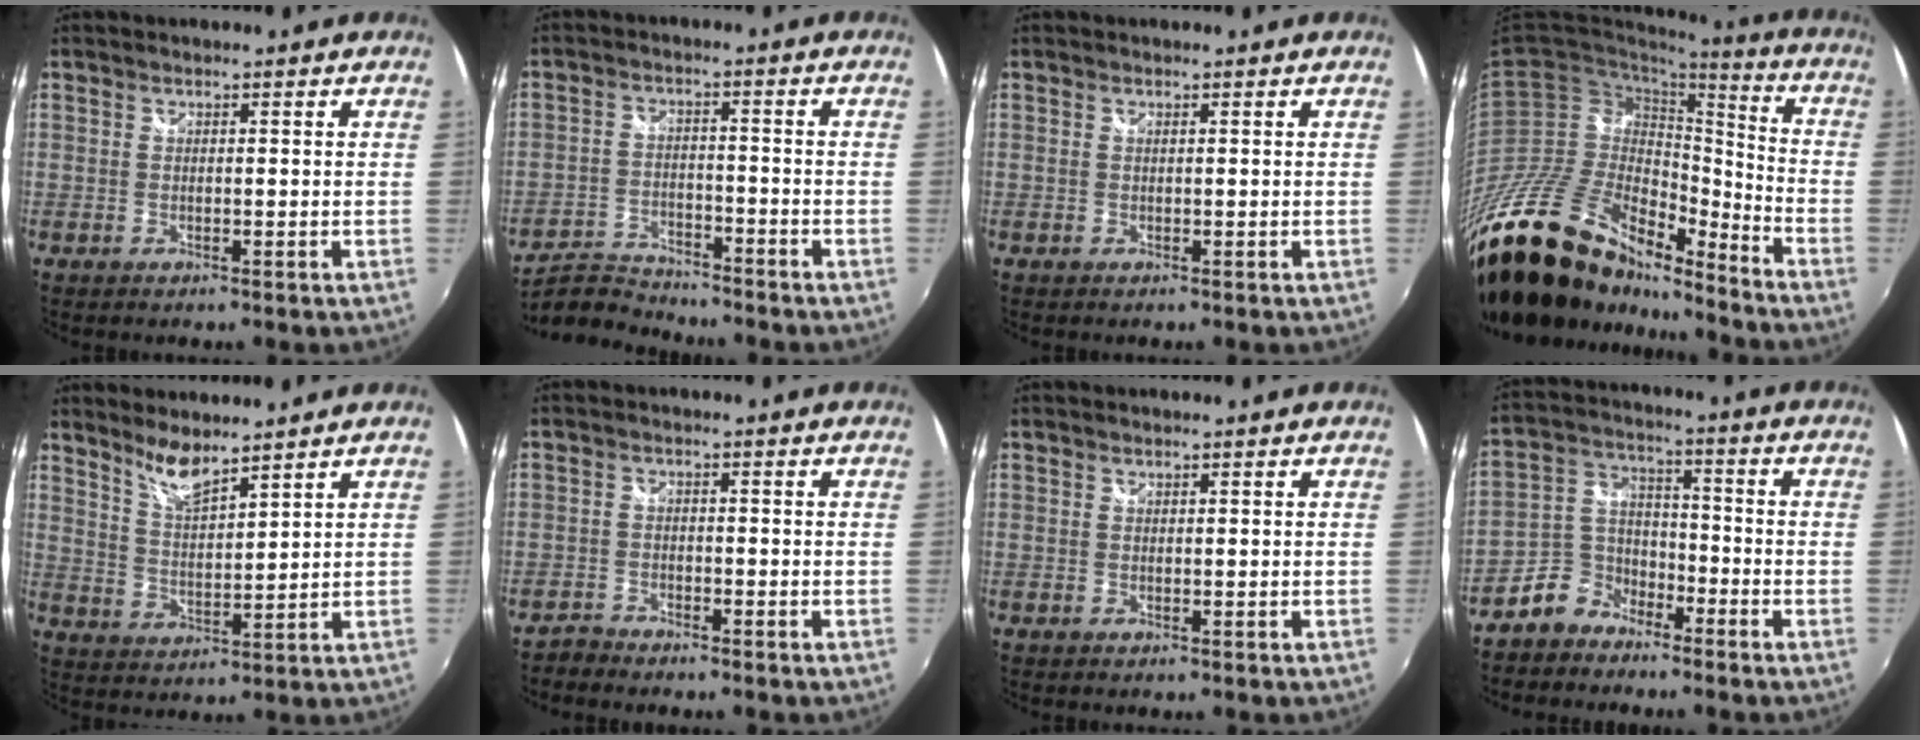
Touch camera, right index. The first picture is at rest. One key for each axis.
{"total": 8.6, "fx": -8.2, "fy": 2.2, "fz": 1.5, "tx": -0.058, "ty": 0.001, "tz": -0.149}
{"total": 0.0}
{"total": 29.8, "fx": -22.9, "fy": 12.2, "fz": 14.7, "tx": -0.280, "ty": -0.004, "tz": -0.383}
{"total": 6.1, "fx": 5.2, "fy": 0.8, "fz": 3.0, "tx": -0.057, "ty": -0.004, "tz": 0.104}
{"total": 2.5, "fx": -2.5, "fy": 0.6, "fz": -0.1, "tx": -0.008, "ty": -0.002, "tz": -0.053}
{"total": 0.0}
{"total": 7.1, "fx": -5.4, "fy": 4.4, "fz": 1.4, "tx": -0.035, "ty": 0.030, "tz": -0.112}